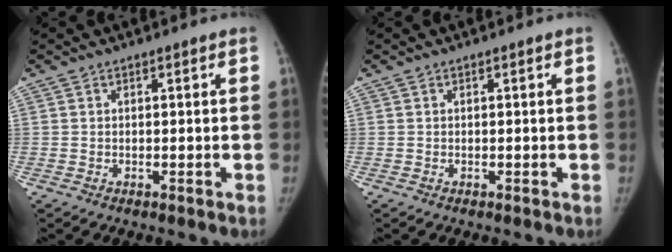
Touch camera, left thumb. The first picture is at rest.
{"total": 0.0}